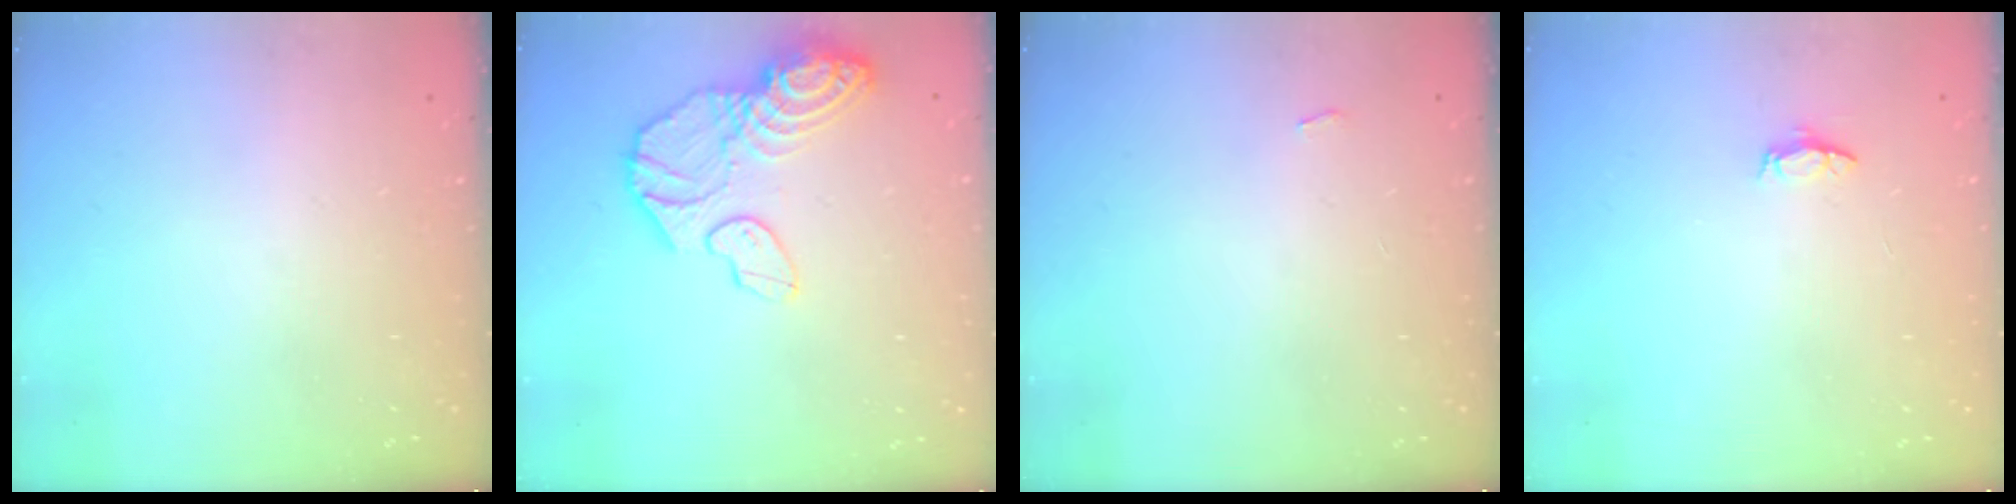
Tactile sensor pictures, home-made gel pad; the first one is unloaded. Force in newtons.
{"total": 15.0, "press": 14.9, "slide": 1.8}
{"total": 2.3, "press": 2.3, "slide": 0.3}
{"total": 3.1, "press": 3.1, "slide": 0.3}